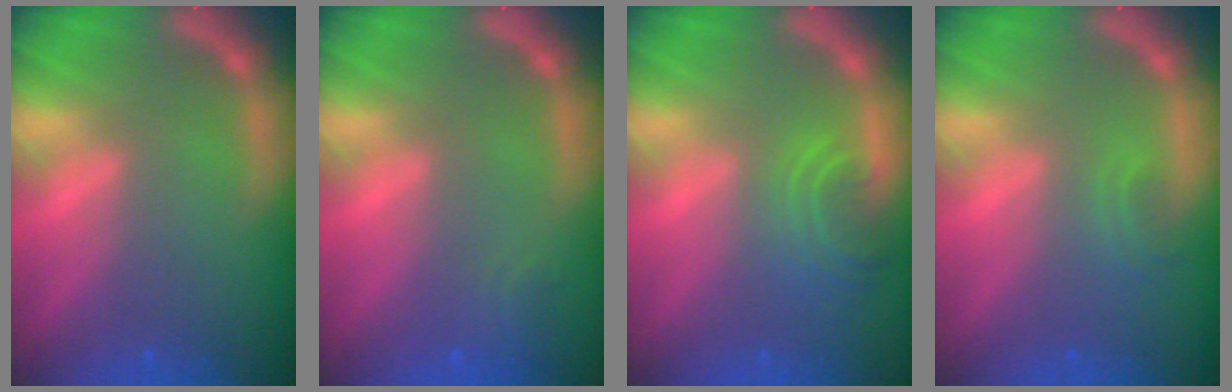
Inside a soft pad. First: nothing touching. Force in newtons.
{"total": 1.4}
{"total": 4.0}
{"total": 1.4}